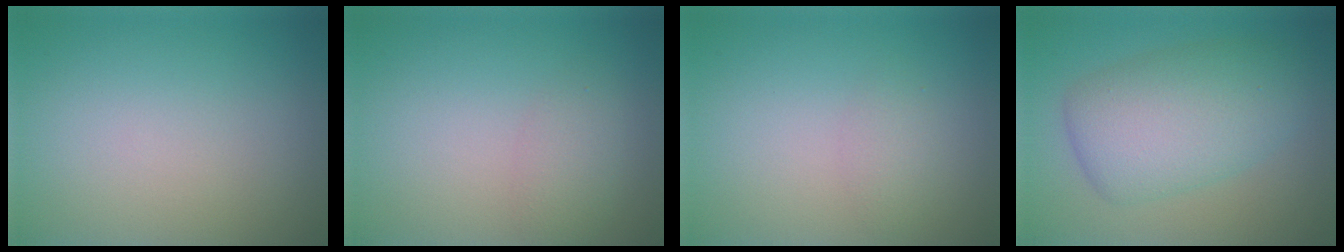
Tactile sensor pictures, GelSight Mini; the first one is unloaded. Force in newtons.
{"total": 1.8, "press": 1.8, "slide": 0.1}
{"total": 1.3, "press": 1.3, "slide": 0.0}
{"total": 6.9, "press": 6.9, "slide": 0.2}